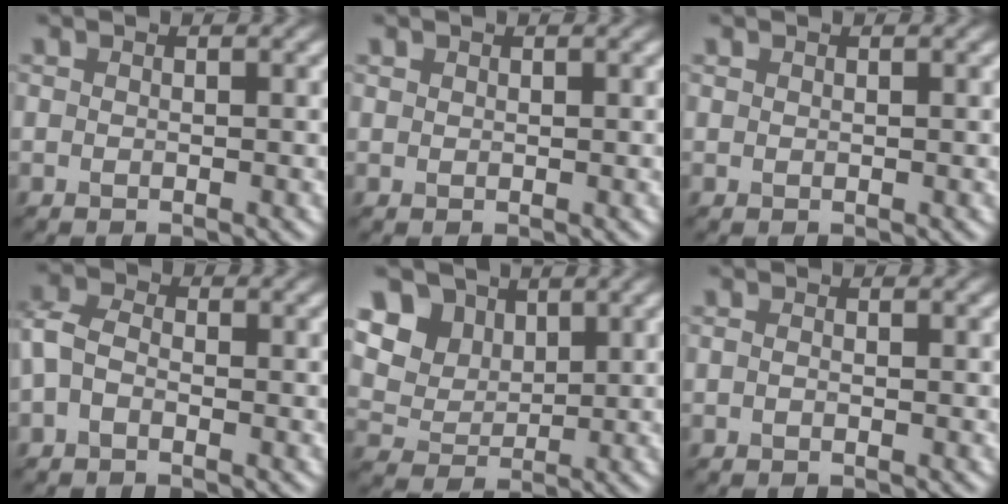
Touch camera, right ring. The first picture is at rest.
{"total": 1.2, "force": [-0.2, -0.8, -0.9], "torque": [-0.003, 0.000, 0.015]}
{"total": 0.9, "force": [-0.2, -0.6, -0.6], "torque": [-0.002, -0.004, 0.008]}
{"total": 2.1, "force": [-1.0, 1.4, 1.3], "torque": [-0.061, 0.010, -0.007]}
{"total": 7.6, "force": [4.5, 5.6, 2.5], "torque": [-0.107, 0.020, 0.102]}
{"total": 0.7, "force": [-0.4, -0.4, -0.3], "torque": [-0.009, -0.006, 0.004]}